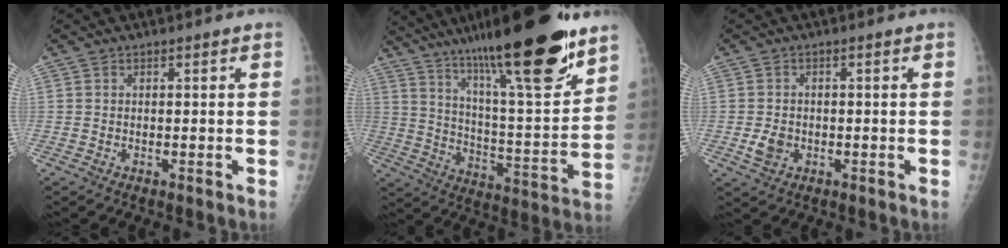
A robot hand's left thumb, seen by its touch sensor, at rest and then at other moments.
{"total": 27.4, "force": [18.5, 4.7, 19.7], "torque": [-0.297, -0.066, 0.305]}
{"total": 3.2, "force": [-0.7, 2.5, 1.9], "torque": [-0.030, 0.000, -0.009]}